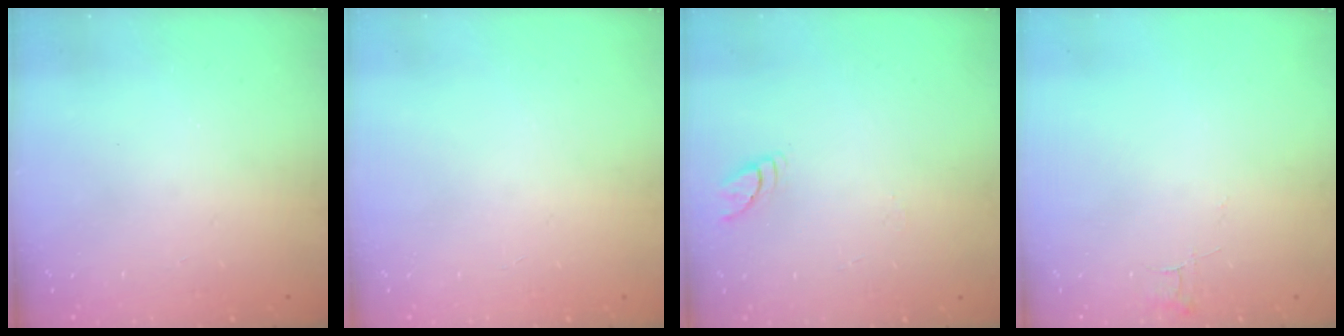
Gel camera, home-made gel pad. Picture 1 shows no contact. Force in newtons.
{"total": 0.0}
{"total": 5.1, "press": 5.0, "slide": 0.5}
{"total": 3.5, "press": 3.5, "slide": 0.3}